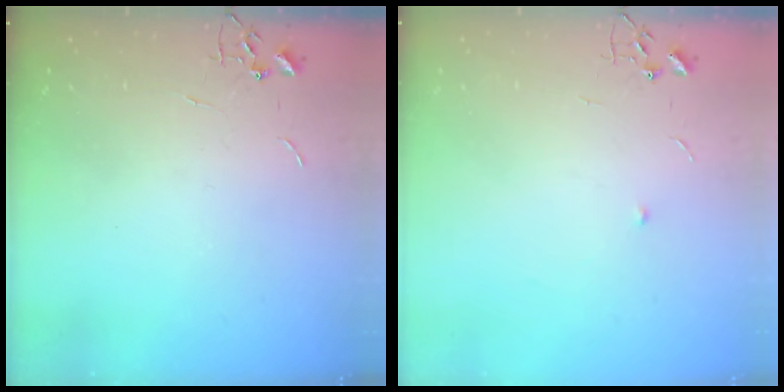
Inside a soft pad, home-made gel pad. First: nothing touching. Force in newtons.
{"total": 4.3, "press": 4.1, "slide": 1.2}